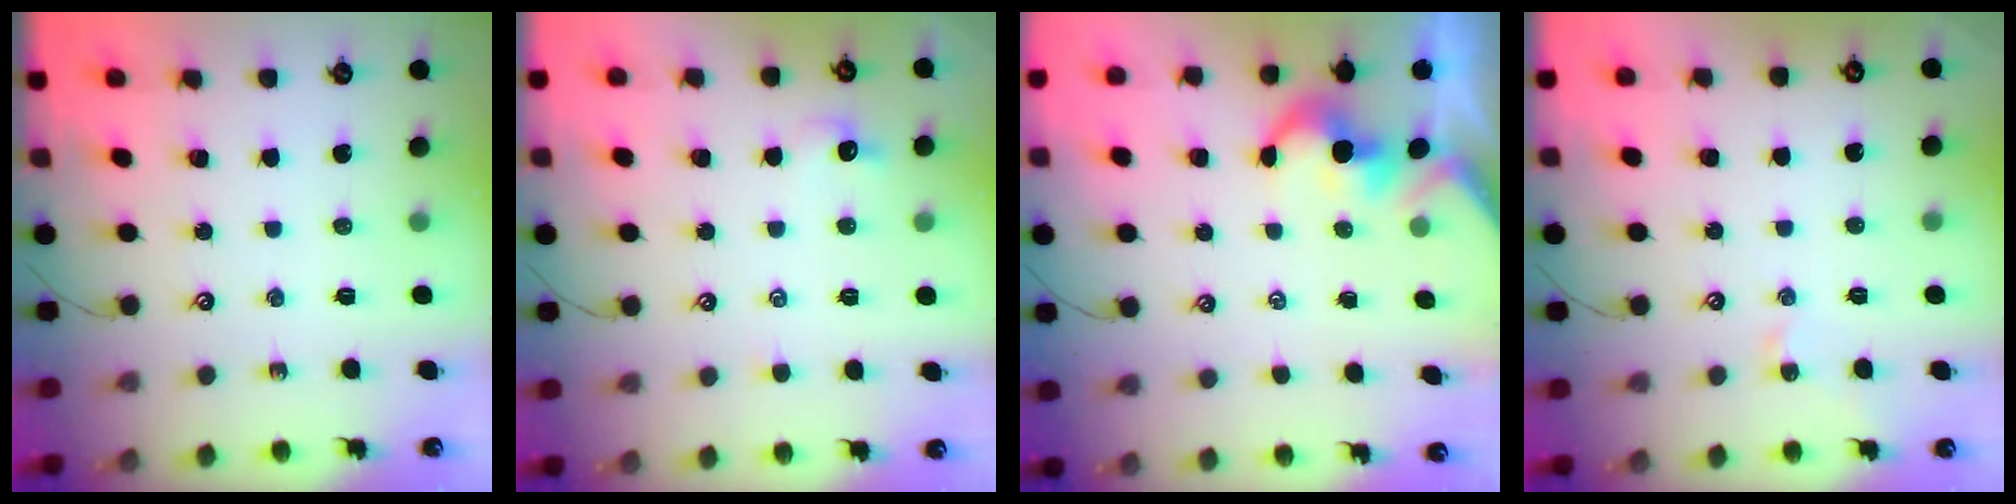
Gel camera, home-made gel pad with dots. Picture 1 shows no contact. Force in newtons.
{"total": 1.0, "press": 0.9, "slide": 0.4}
{"total": 0.8, "press": 0.8, "slide": 0.3}
{"total": 1.3, "press": 1.3, "slide": 0.3}